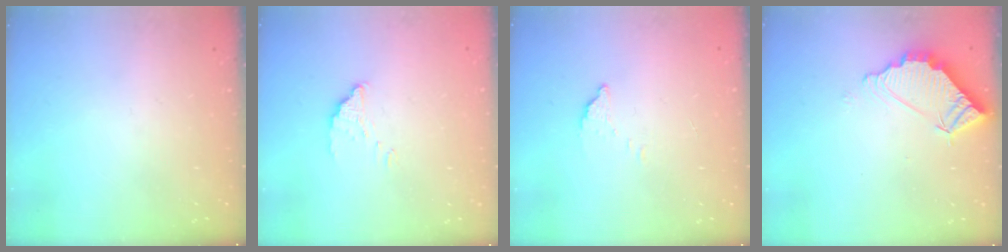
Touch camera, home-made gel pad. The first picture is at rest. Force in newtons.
{"total": 2.0, "press": 2.0, "slide": 0.1}
{"total": 3.3, "press": 3.3, "slide": 0.2}
{"total": 6.2, "press": 6.2, "slide": 0.3}